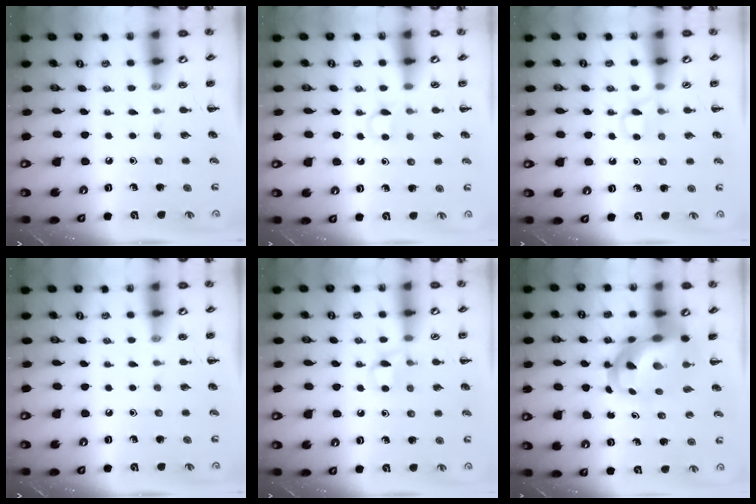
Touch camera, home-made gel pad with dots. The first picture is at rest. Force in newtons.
{"total": 3.3, "press": 3.2, "slide": 0.9}
{"total": 2.8, "press": 2.6, "slide": 1.0}
{"total": 0.0}
{"total": 4.3, "press": 4.0, "slide": 1.5}
{"total": 10.1, "press": 9.7, "slide": 2.8}